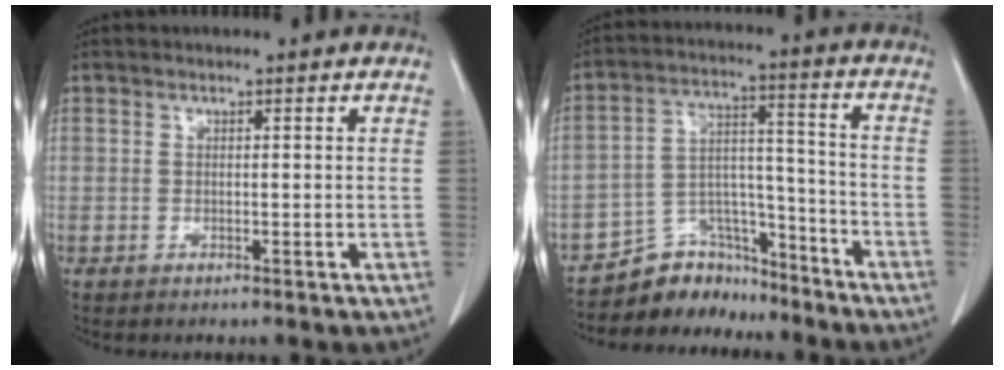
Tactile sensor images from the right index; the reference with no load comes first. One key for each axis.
{"total": 9.5, "fx": -8.7, "fy": 3.7, "fz": 0.2, "tx": 0.001, "ty": 0.056, "tz": -0.150}